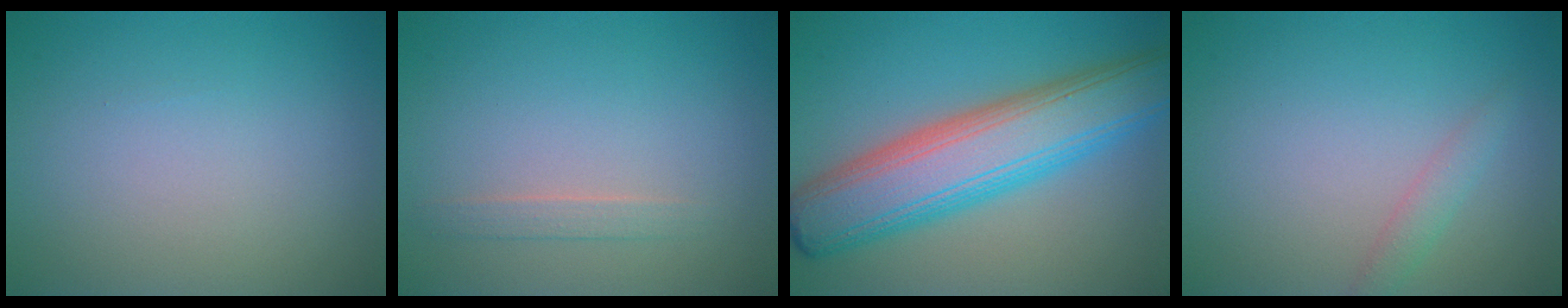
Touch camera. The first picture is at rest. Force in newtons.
{"total": 1.1, "press": 1.1, "slide": 0.1}
{"total": 9.9, "press": 9.9, "slide": 0.3}
{"total": 1.3, "press": 1.3, "slide": 0.1}